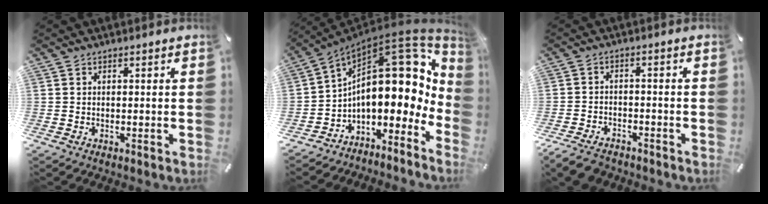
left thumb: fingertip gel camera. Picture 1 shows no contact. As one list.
[{"total": 22.5, "force": [6.9, 12.3, 17.6], "torque": [-0.250, -0.073, 0.123]}, {"total": 4.6, "force": [-3.7, 2.1, 1.6], "torque": [-0.044, 0.015, -0.075]}]